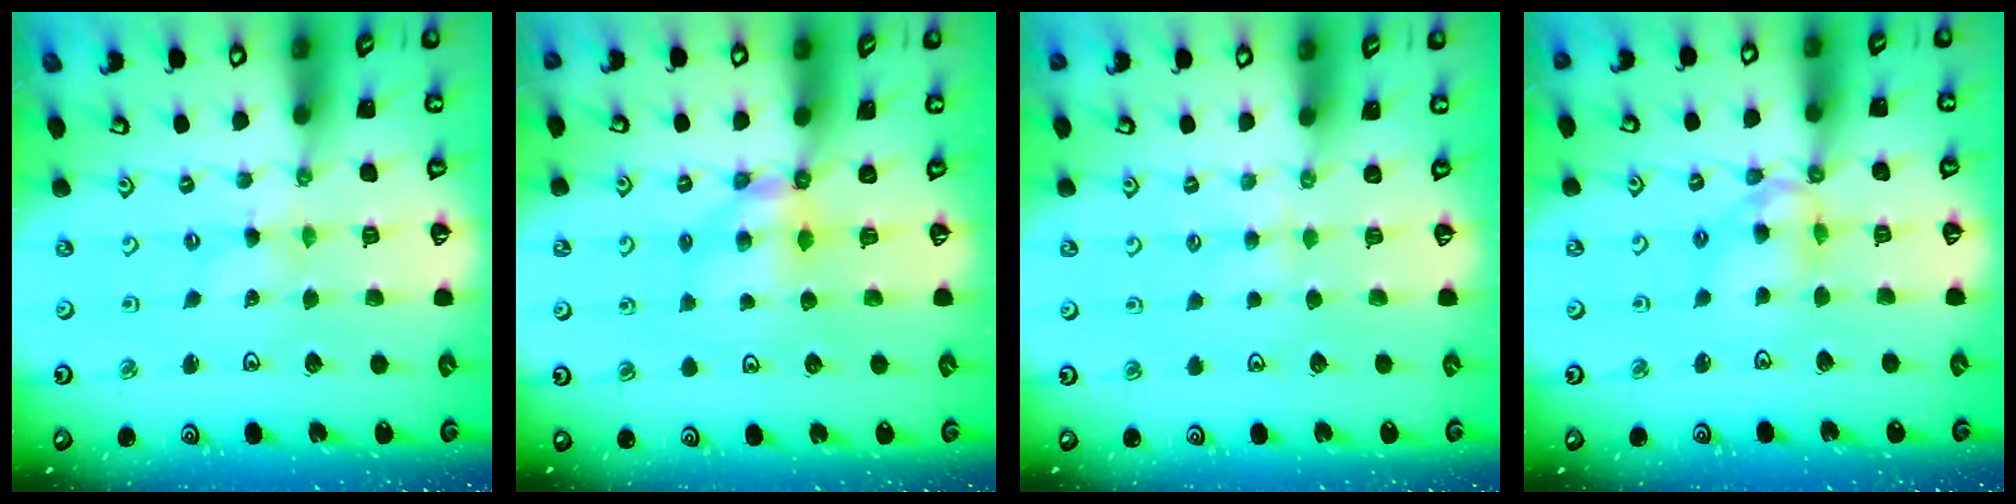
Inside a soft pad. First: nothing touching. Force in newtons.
{"total": 5.8, "press": 5.8, "slide": 0.3}
{"total": 3.0, "press": 3.0, "slide": 0.5}
{"total": 10.5, "press": 10.5, "slide": 1.0}